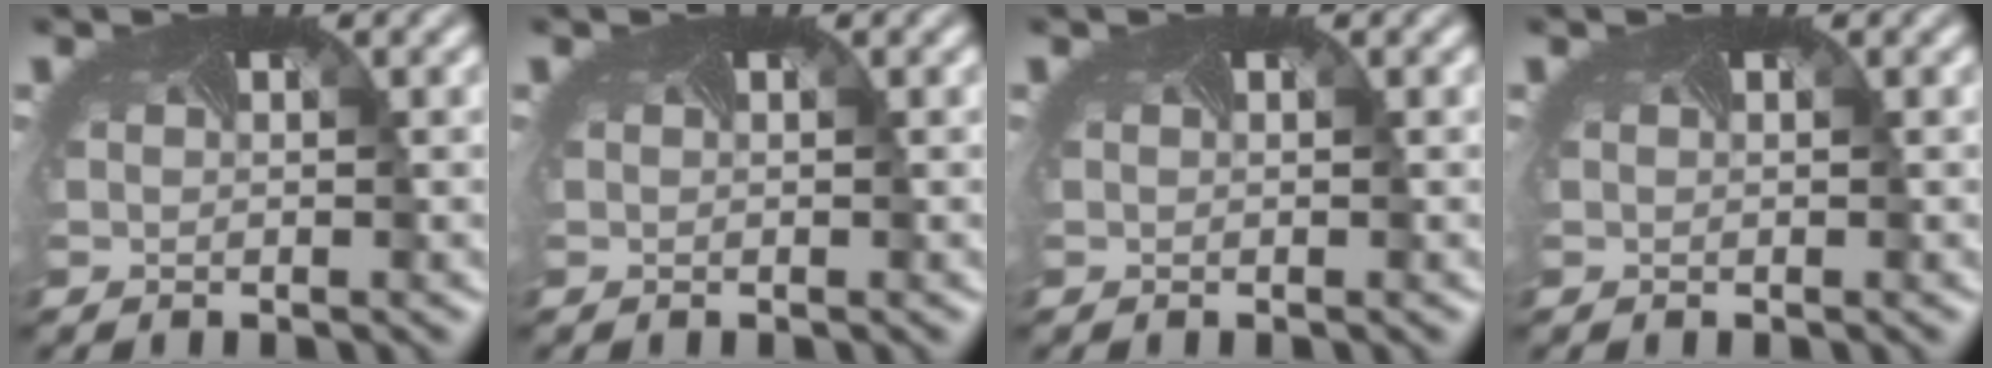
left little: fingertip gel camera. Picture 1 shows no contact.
{"total": 0.0}
{"total": 0.0}
{"total": 0.0}